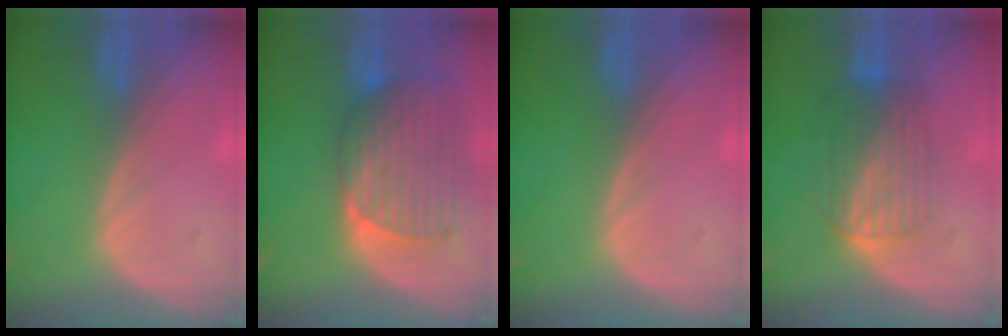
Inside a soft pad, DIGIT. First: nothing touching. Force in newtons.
{"total": 9.4, "press": 8.3, "slide": 4.4}
{"total": 0.0}
{"total": 6.7, "press": 6.3, "slide": 2.3}